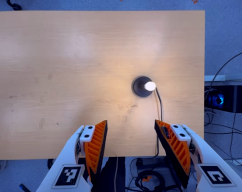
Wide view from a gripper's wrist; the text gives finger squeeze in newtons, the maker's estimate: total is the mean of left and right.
{"total": 0.0}